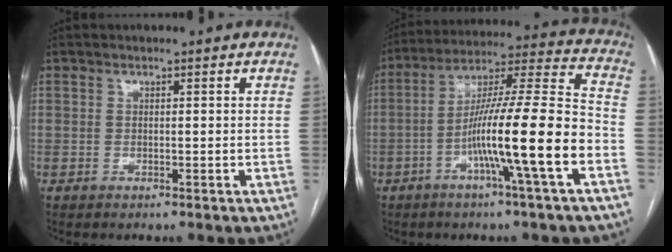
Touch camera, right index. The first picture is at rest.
{"total": 16.8, "force": [-5.8, -0.8, 15.7], "torque": [-0.270, 0.007, -0.104]}